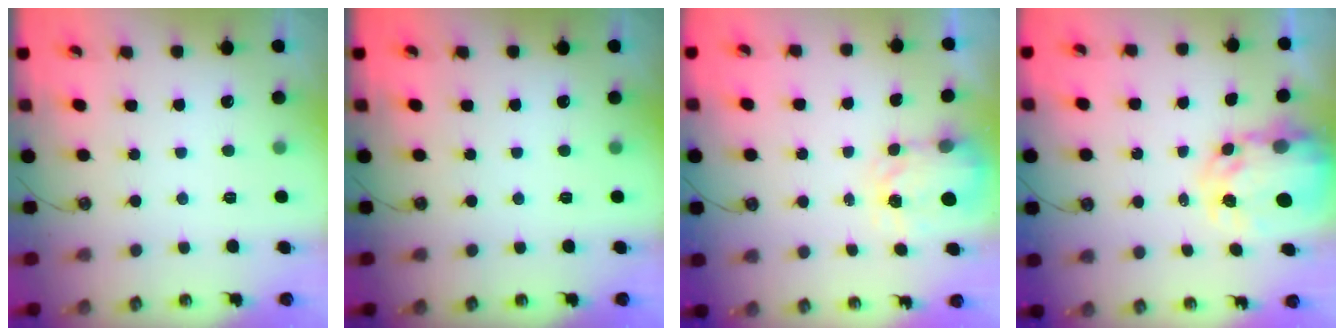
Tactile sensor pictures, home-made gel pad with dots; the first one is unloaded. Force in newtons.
{"total": 0.0}
{"total": 4.0, "press": 3.9, "slide": 0.6}
{"total": 7.0, "press": 7.0, "slide": 0.6}